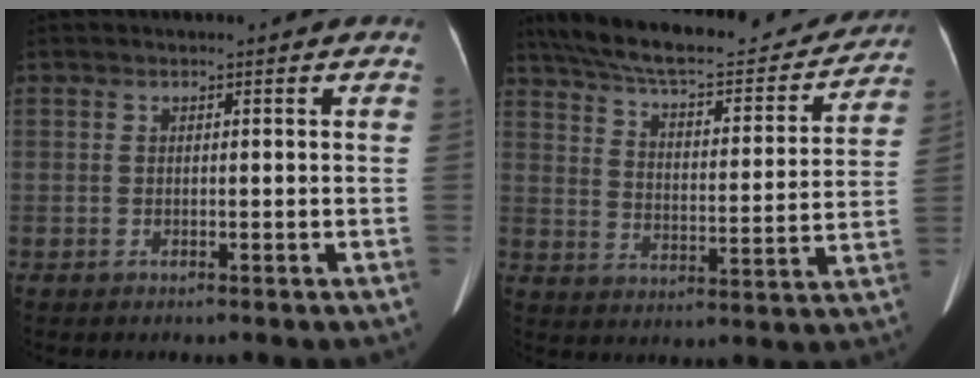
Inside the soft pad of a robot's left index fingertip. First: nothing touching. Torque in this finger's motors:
{"motor_torque": [0.28, -0.57, 0.05, 0.02]}